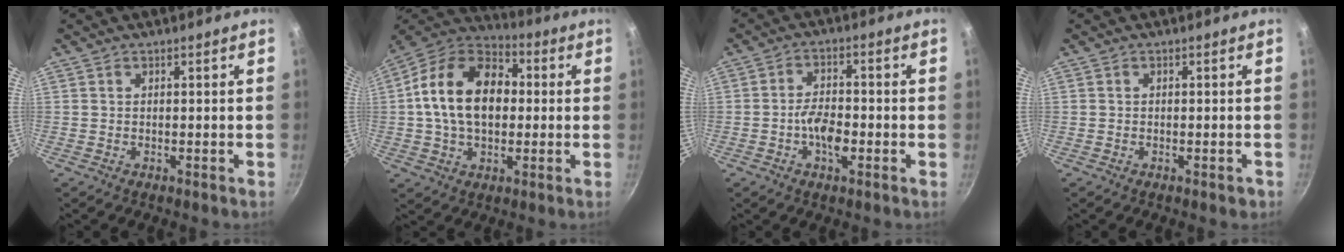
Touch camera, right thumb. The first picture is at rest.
{"total": 19.4, "force": [1.5, 13.2, 14.1], "torque": [-0.217, 0.031, 0.011]}
{"total": 5.9, "force": [-1.9, 2.8, 4.8], "torque": [-0.079, 0.020, -0.037]}
{"total": 1.1, "force": [-0.6, 0.6, 0.7], "torque": [-0.009, 0.005, -0.006]}